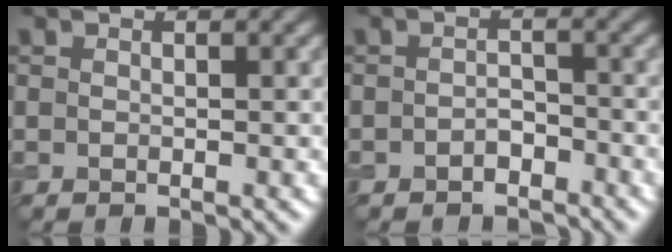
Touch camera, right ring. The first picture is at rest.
{"total": 1.6, "force": [-1.2, 0.9, 0.7], "torque": [-0.012, 0.004, -0.021]}